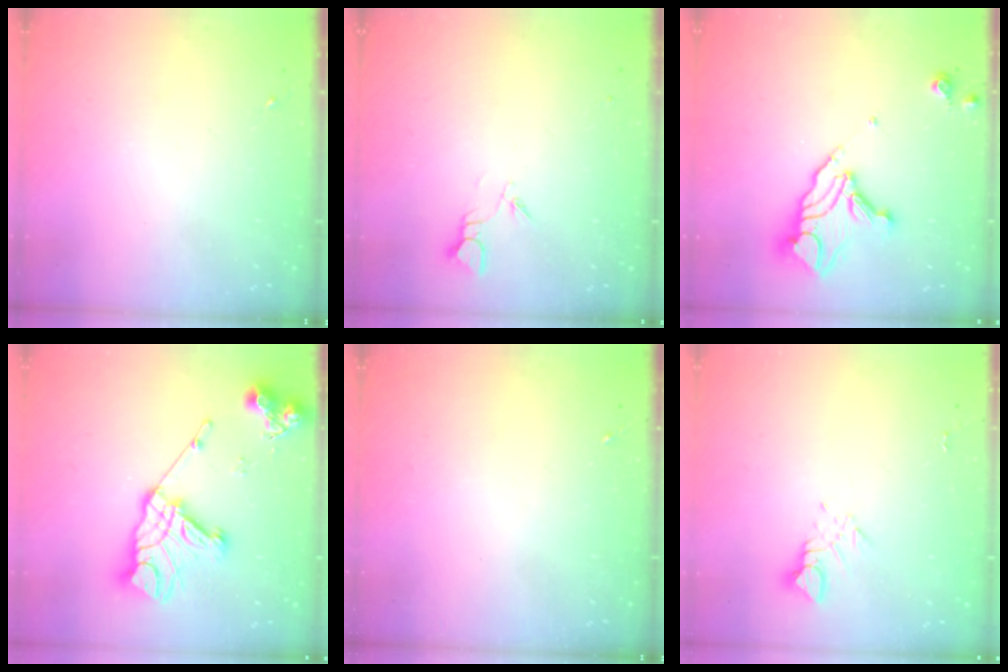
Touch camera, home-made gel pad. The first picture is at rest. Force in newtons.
{"total": 2.7, "press": 2.7, "slide": 0.3}
{"total": 14.3, "press": 14.3, "slide": 1.0}
{"total": 18.6, "press": 18.5, "slide": 1.4}
{"total": 0.0}
{"total": 3.2, "press": 3.2, "slide": 0.2}